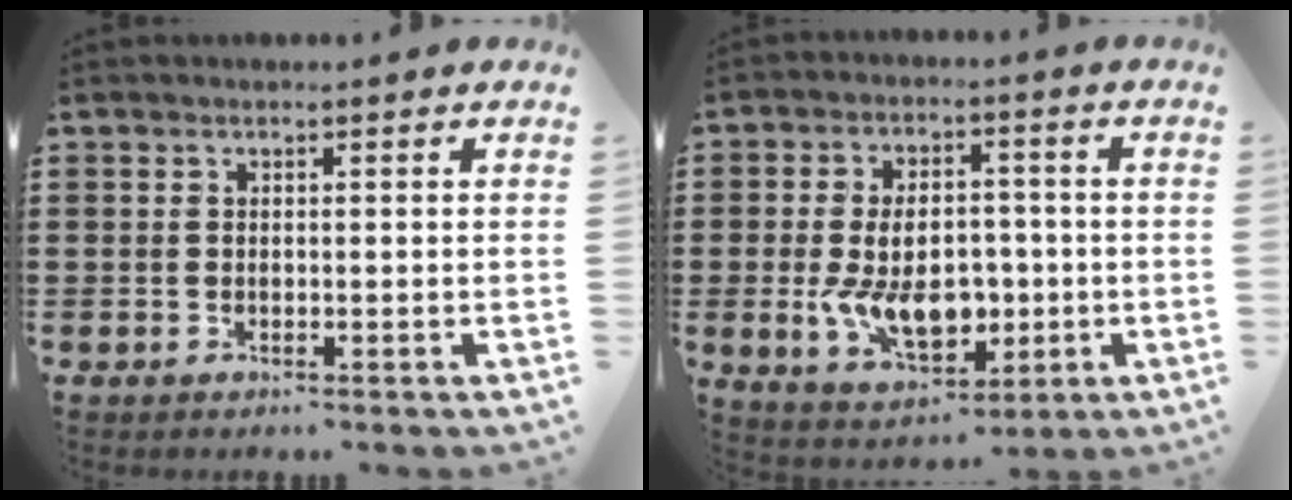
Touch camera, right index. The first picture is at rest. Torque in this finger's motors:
{"motor_torque": [2.14, 0.00, 1.05, 0.21]}